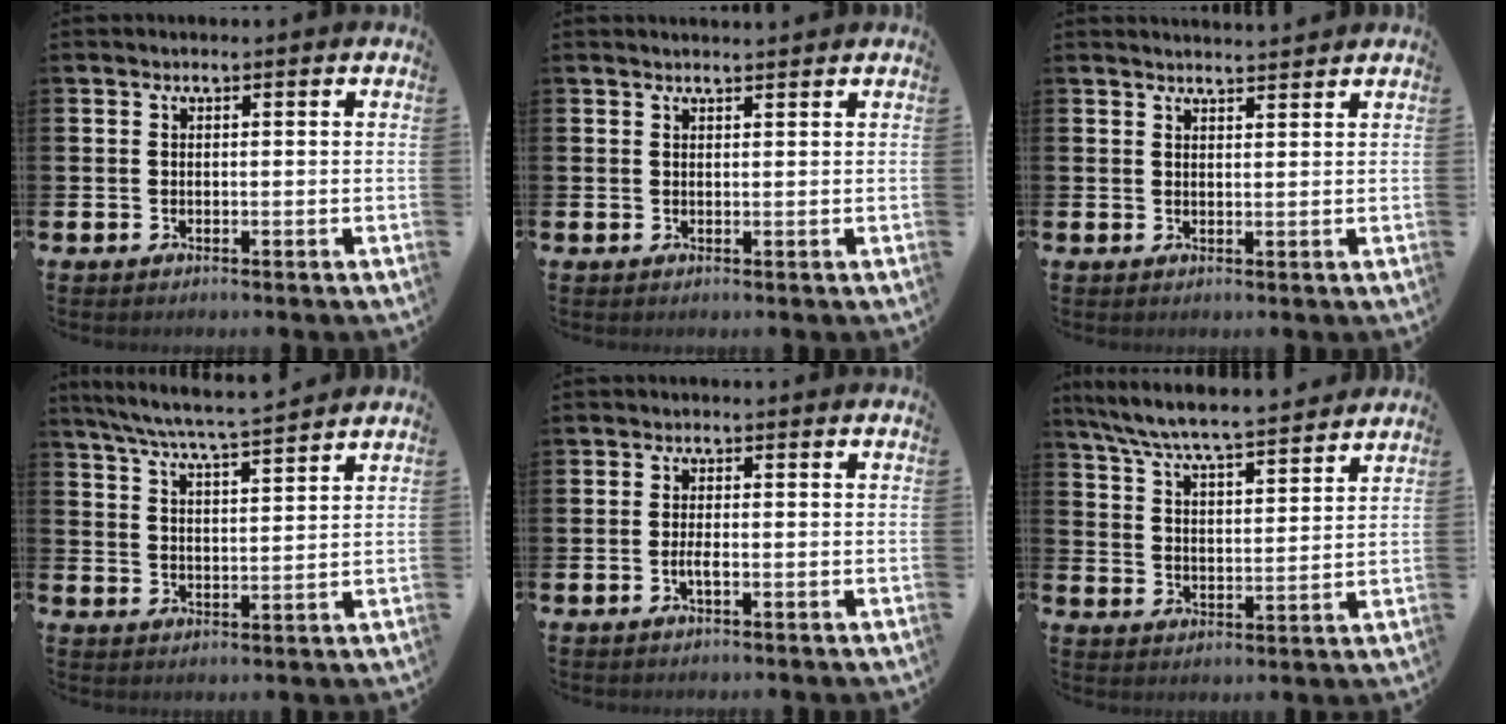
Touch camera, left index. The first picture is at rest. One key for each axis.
{"total": 1.1, "fx": 1.1, "fy": -0.1, "fz": 0.1, "tx": 0.009, "ty": -0.008, "tz": 0.018}
{"total": 2.3, "fx": 2.3, "fy": -0.1, "fz": -0.1, "tx": 0.009, "ty": -0.017, "tz": 0.039}
{"total": 6.8, "fx": 6.5, "fy": 0.0, "fz": 2.1, "tx": -0.063, "ty": -0.037, "tz": 0.115}
{"total": 1.5, "fx": -0.5, "fy": 0.4, "fz": 1.4, "tx": -0.034, "ty": 0.003, "tz": -0.008}
{"total": 7.7, "fx": 7.4, "fy": 0.1, "fz": 2.2, "tx": -0.073, "ty": -0.051, "tz": 0.130}